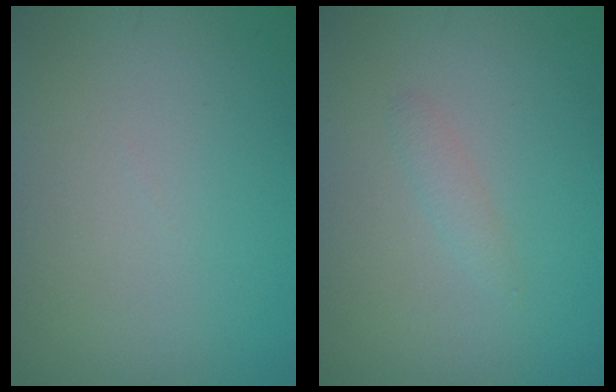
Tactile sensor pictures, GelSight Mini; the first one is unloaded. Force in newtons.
{"total": 0.9, "press": 0.9, "slide": 0.0}